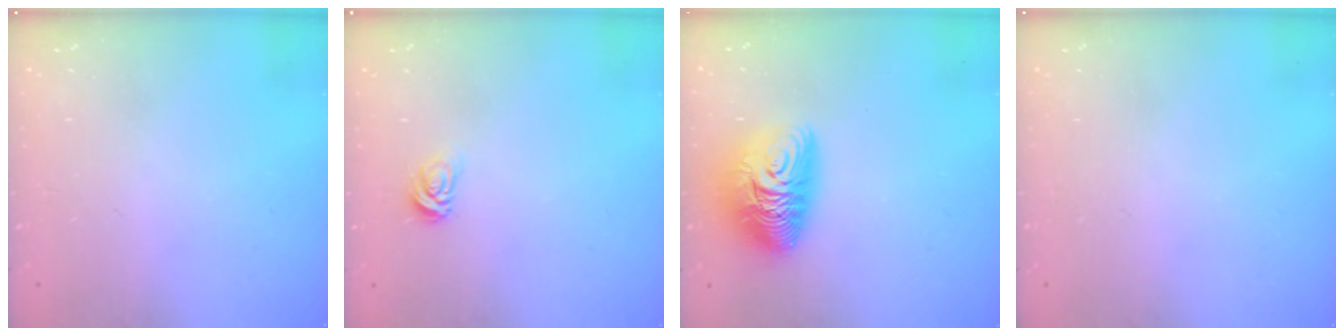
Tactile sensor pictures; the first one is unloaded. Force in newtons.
{"total": 5.0, "press": 5.0, "slide": 0.5}
{"total": 11.5, "press": 11.5, "slide": 0.9}
{"total": 0.0}